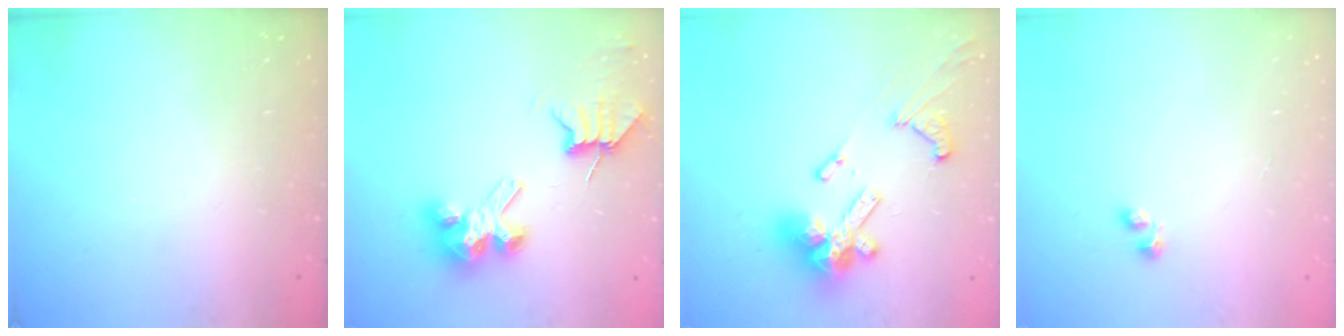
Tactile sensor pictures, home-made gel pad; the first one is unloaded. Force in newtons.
{"total": 9.5, "press": 9.5, "slide": 0.8}
{"total": 18.7, "press": 18.6, "slide": 1.9}
{"total": 2.4, "press": 2.4, "slide": 0.4}